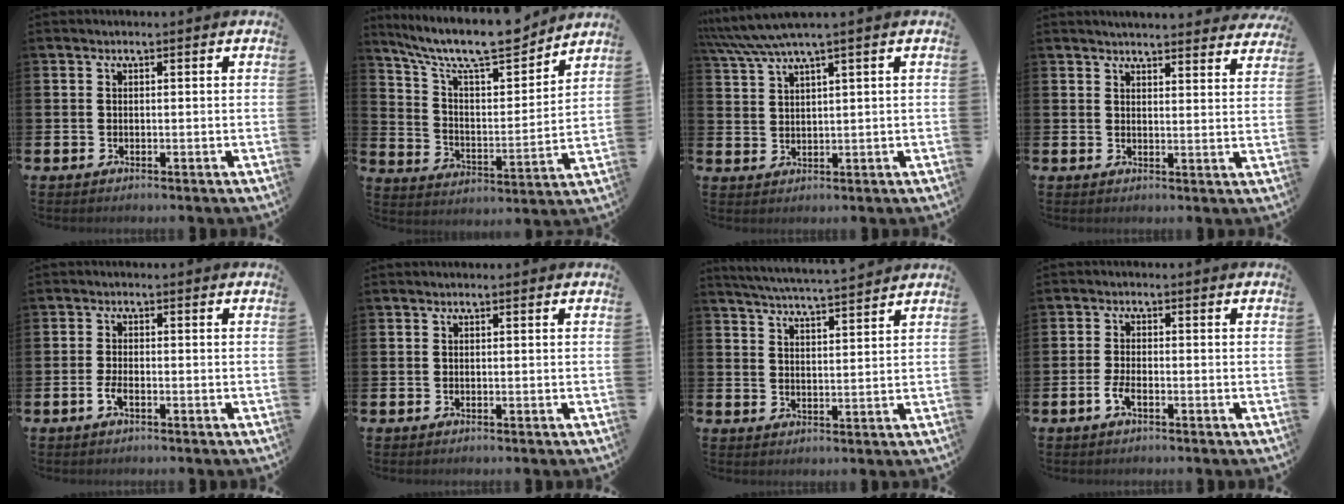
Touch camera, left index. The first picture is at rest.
{"total": 11.2, "force": [10.0, 2.3, 4.3], "torque": [-0.099, -0.078, 0.169]}
{"total": 4.4, "force": [3.5, -0.1, 2.8], "torque": [-0.063, -0.008, 0.061]}
{"total": 4.2, "force": [4.2, 0.2, 0.1], "torque": [0.002, -0.027, 0.075]}
{"total": 1.9, "force": [-0.9, 0.7, 1.5], "torque": [-0.028, 0.001, -0.017]}
{"total": 0.0}
{"total": 5.0, "force": [4.9, -0.4, 0.9], "torque": [-0.030, -0.033, 0.085]}
{"total": 2.4, "force": [-1.2, 0.8, 1.9], "torque": [-0.041, -0.001, -0.024]}